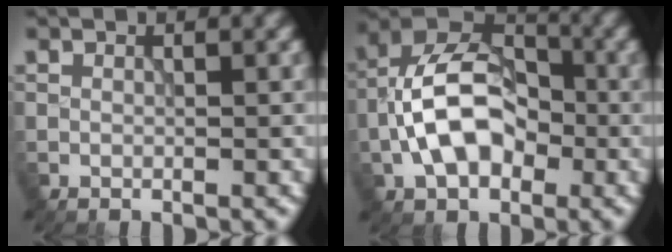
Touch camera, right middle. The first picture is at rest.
{"total": 8.8, "force": [-1.9, 5.5, 6.6], "torque": [-0.124, 0.019, -0.040]}